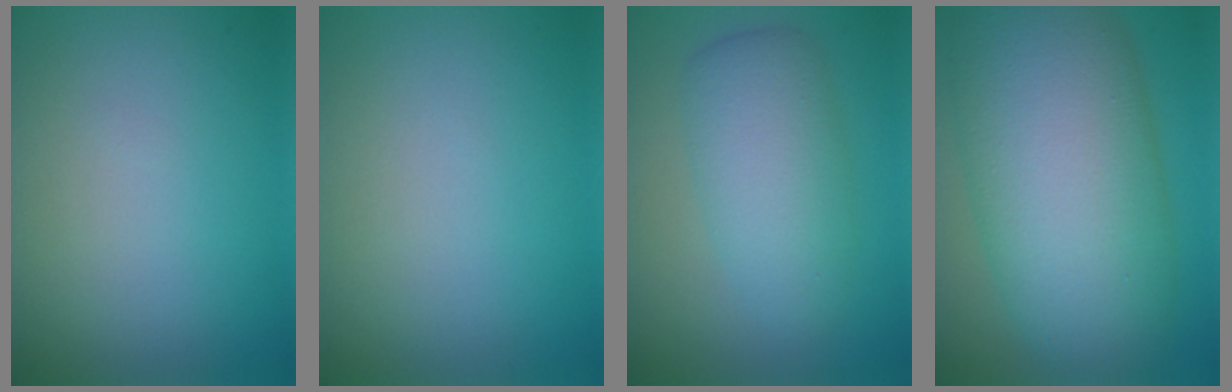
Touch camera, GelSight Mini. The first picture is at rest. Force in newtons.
{"total": 0.0}
{"total": 5.0, "press": 5.0, "slide": 0.2}
{"total": 14.4, "press": 14.4, "slide": 0.5}